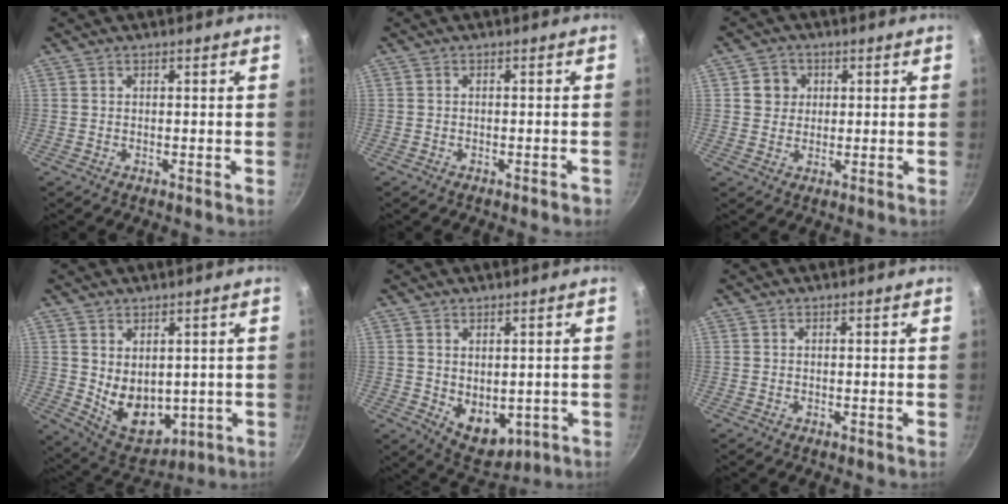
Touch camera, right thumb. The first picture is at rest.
{"total": 1.2, "force": [-0.9, 0.5, 0.7], "torque": [-0.012, 0.017, -0.006]}
{"total": 4.2, "force": [1.0, 4.0, 1.1], "torque": [0.012, 0.005, 0.012]}
{"total": 10.4, "force": [0.9, 7.4, 7.3], "torque": [-0.086, -0.029, 0.044]}
{"total": 7.9, "force": [-0.2, 5.4, 5.8], "torque": [-0.060, -0.017, 0.020]}
{"total": 0.0}